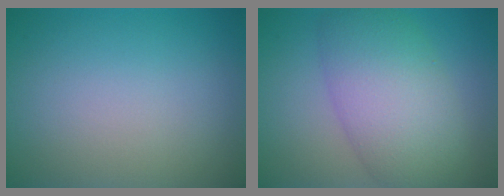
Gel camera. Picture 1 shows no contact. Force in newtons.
{"total": 8.0, "press": 8.0, "slide": 0.2}